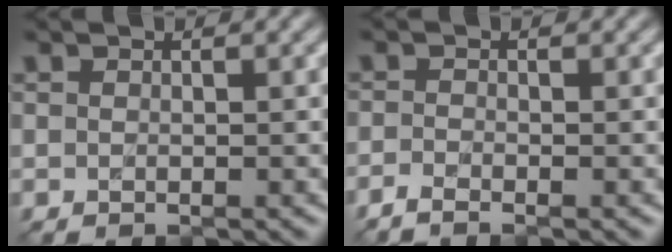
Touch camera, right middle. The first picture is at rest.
{"total": 1.6, "force": [-1.5, 0.1, 0.6], "torque": [-0.019, -0.005, -0.039]}